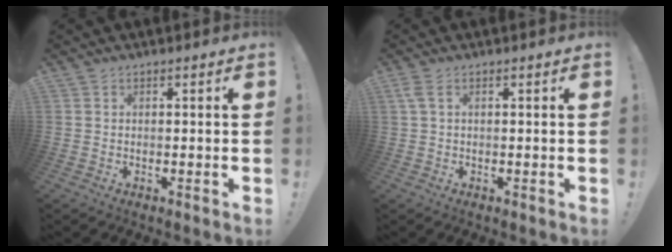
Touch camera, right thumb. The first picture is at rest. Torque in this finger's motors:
{"motor_torque": [0.20, 0.18, 0.31, 0.09, 0.01]}